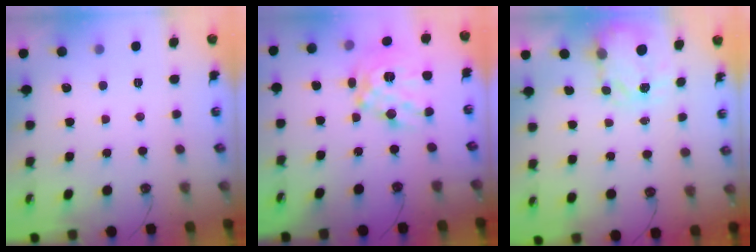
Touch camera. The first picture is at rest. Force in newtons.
{"total": 18.1, "press": 18.0, "slide": 1.8}
{"total": 3.5, "press": 3.5, "slide": 0.6}